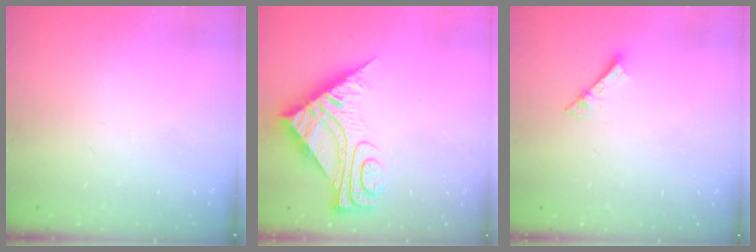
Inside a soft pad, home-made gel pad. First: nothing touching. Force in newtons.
{"total": 11.4, "press": 11.4, "slide": 1.1}
{"total": 3.0, "press": 3.0, "slide": 0.4}